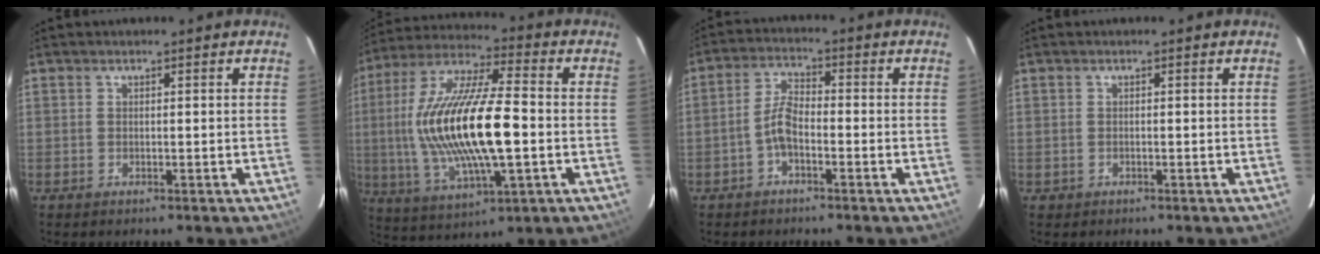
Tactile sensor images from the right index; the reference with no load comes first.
{"total": 21.6, "force": [-1.2, 6.6, 20.5], "torque": [-0.400, -0.004, -0.019]}
{"total": 4.3, "force": [-2.1, 1.7, 3.4], "torque": [-0.075, 0.016, -0.043]}
{"total": 1.0, "force": [-0.4, 0.8, 0.0], "torque": [0.000, 0.001, -0.004]}